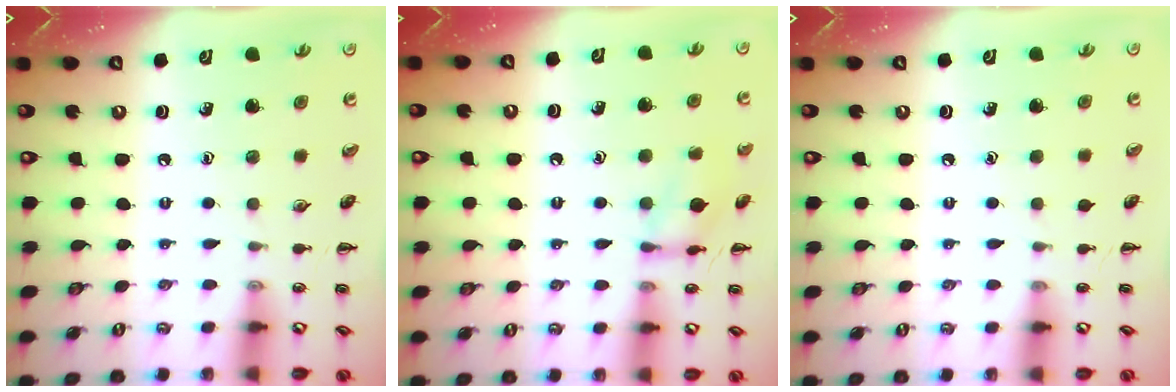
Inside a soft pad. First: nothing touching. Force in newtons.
{"total": 9.8, "press": 9.8, "slide": 0.4}
{"total": 0.0}